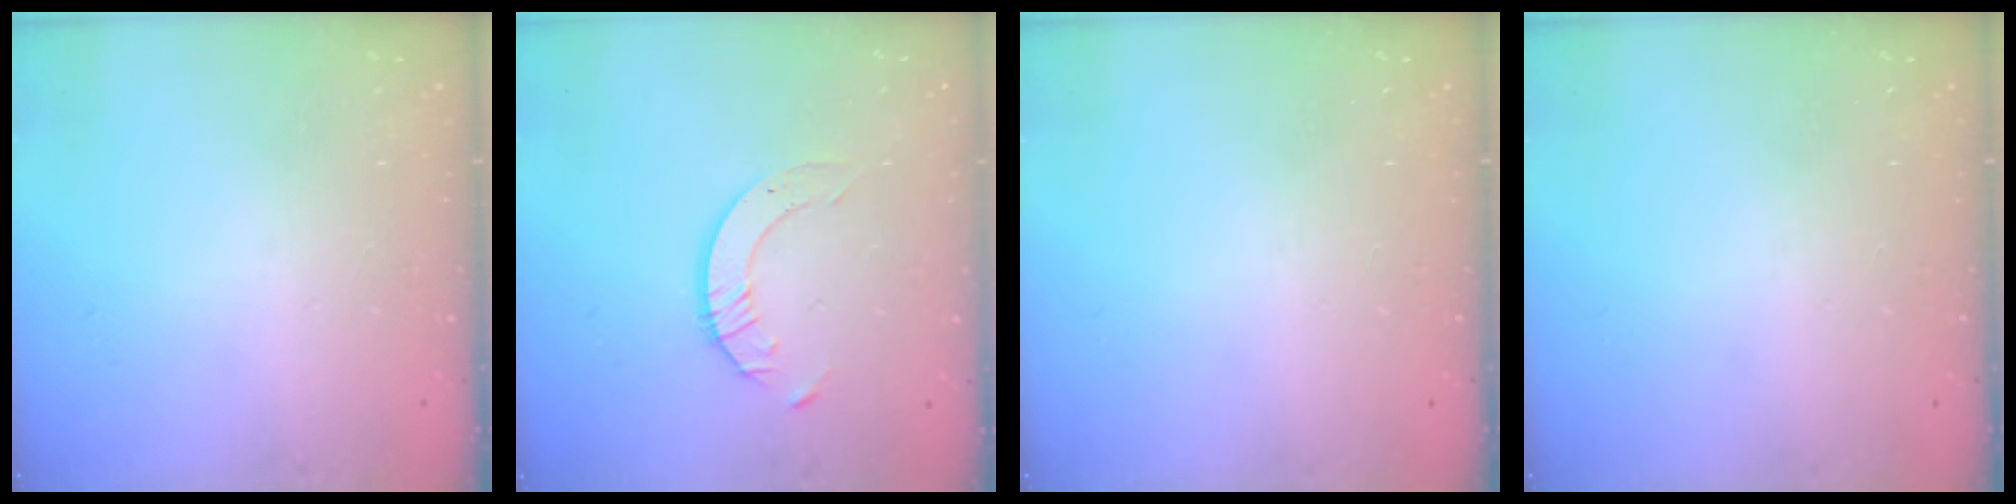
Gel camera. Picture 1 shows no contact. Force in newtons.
{"total": 3.3, "press": 3.3, "slide": 0.3}
{"total": 0.0}
{"total": 0.0}